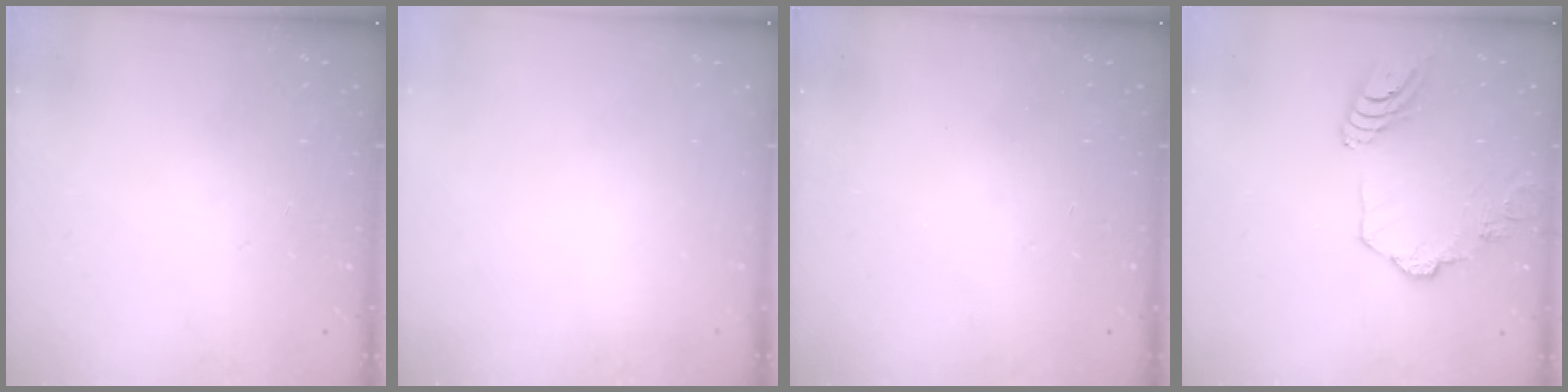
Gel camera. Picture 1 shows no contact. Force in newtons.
{"total": 0.0}
{"total": 0.0}
{"total": 14.2, "press": 14.1, "slide": 1.6}